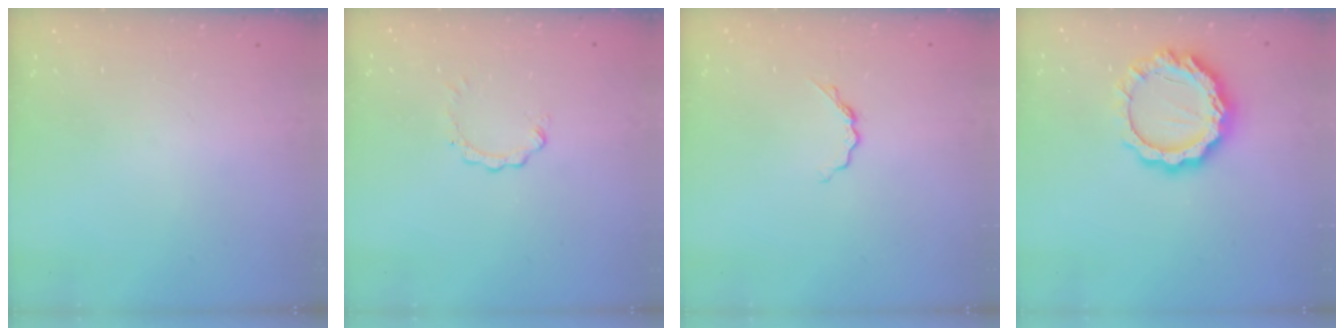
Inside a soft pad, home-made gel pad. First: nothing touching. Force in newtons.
{"total": 0.0}
{"total": 5.1, "press": 5.0, "slide": 0.7}
{"total": 14.9, "press": 14.9, "slide": 1.4}